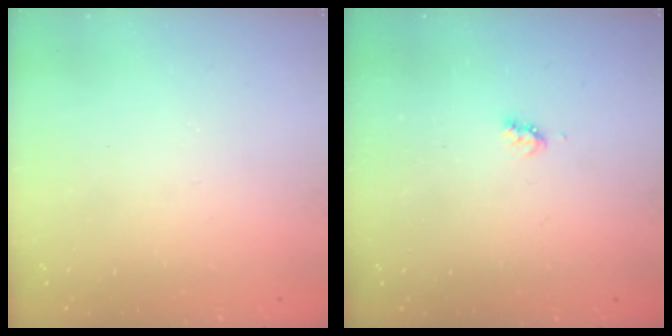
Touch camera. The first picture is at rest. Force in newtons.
{"total": 2.8, "press": 2.8, "slide": 0.4}